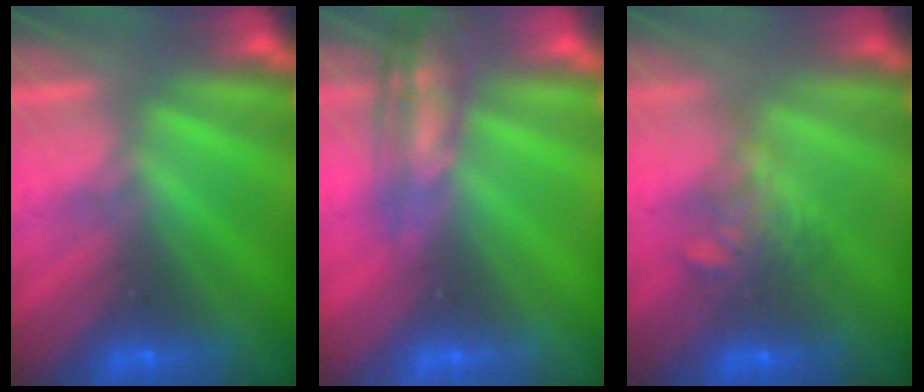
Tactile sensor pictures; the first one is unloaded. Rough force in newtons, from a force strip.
{"total": 2.6}
{"total": 3.9}